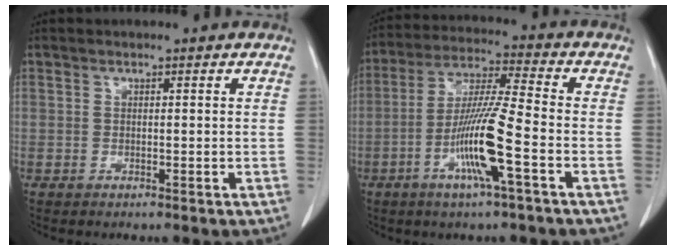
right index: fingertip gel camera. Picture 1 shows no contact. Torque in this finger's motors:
{"motor_torque": [2.04, -0.09, 1.05, 0.16]}